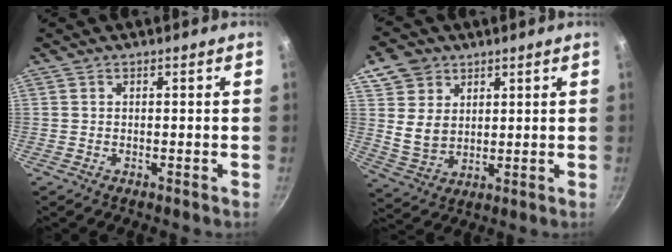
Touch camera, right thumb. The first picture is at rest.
{"total": 9.2, "force": [4.4, 7.3, 3.6], "torque": [-0.036, -0.021, 0.089]}